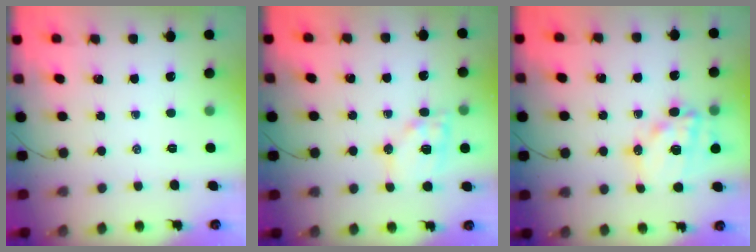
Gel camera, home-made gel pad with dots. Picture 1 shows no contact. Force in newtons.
{"total": 12.9, "press": 12.7, "slide": 2.0}
{"total": 14.5, "press": 14.1, "slide": 3.3}